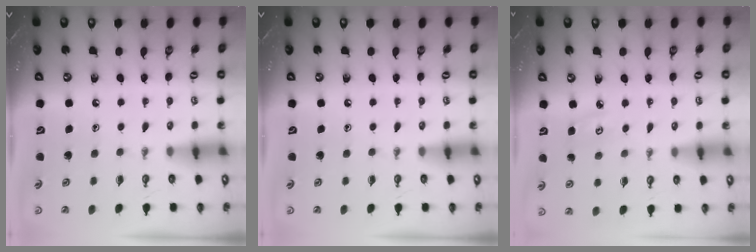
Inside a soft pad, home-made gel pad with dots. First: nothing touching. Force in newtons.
{"total": 0.0}
{"total": 3.8, "press": 3.8, "slide": 0.4}